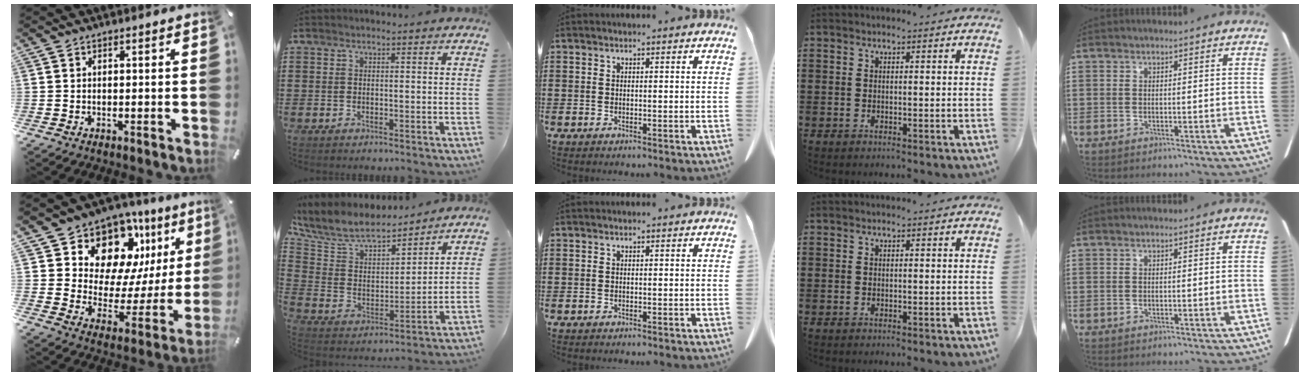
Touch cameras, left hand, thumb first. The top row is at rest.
{"thumb": {"total": 13.7, "force": [9.3, 8.9, 4.6], "torque": [-0.067, -0.088, 0.160]}, "index": {"total": 8.2, "force": [7.2, 2.5, 2.9], "torque": [-0.094, -0.044, 0.124]}}